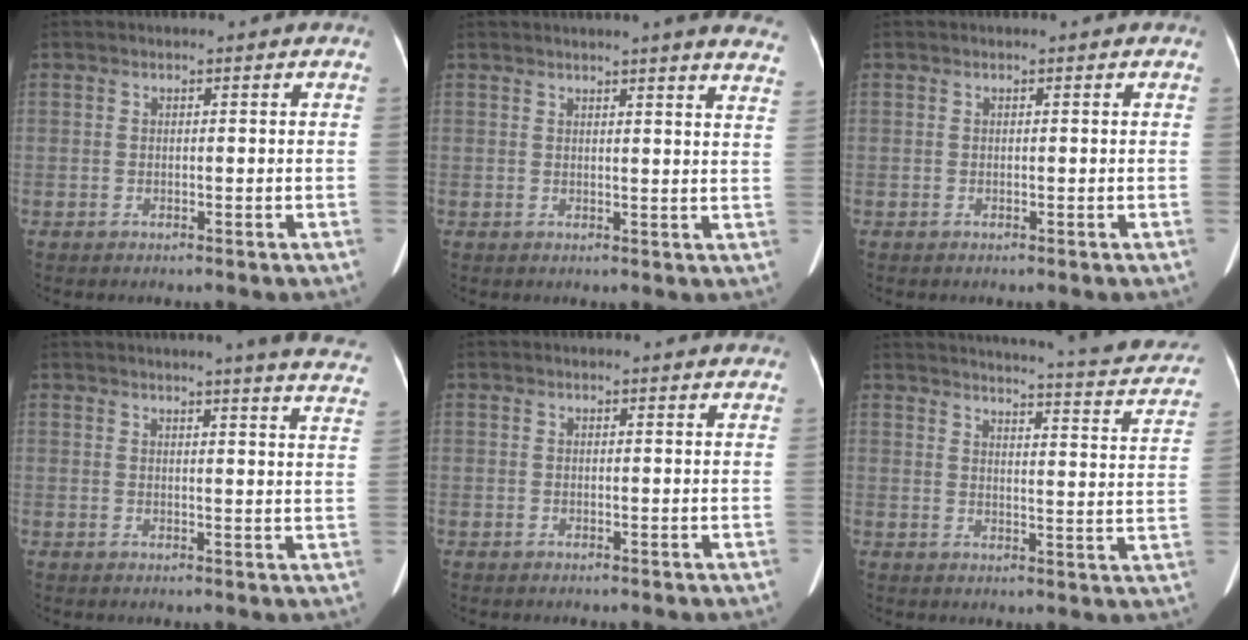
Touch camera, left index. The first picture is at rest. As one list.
[{"total": 13.2, "force": [12.0, 0.0, 5.5], "torque": [-0.057, -0.042, 0.116]}, {"total": 0.0}, {"total": 15.6, "force": [14.3, -0.2, 6.3], "torque": [-0.071, -0.063, 0.144]}, {"total": 3.2, "force": [3.1, 0.4, 0.7], "torque": [-0.013, 0.006, 0.026]}, {"total": 20.9, "force": [18.8, 2.7, 8.8], "torque": [-0.106, -0.045, 0.201]}]